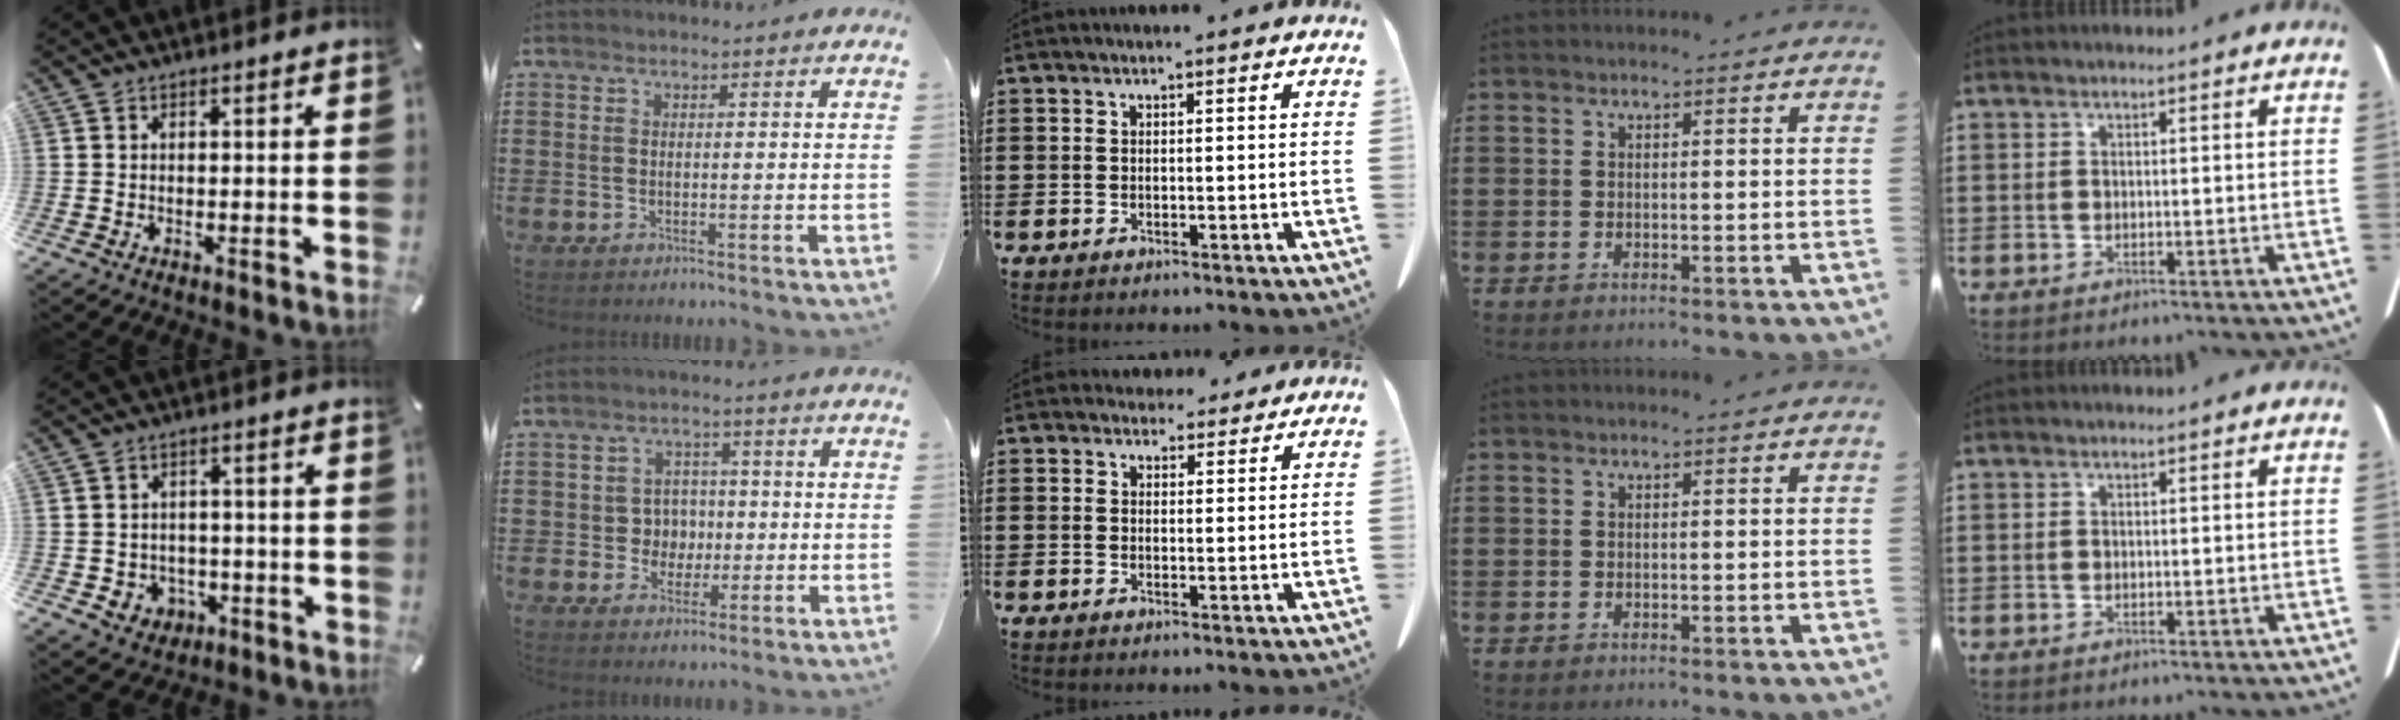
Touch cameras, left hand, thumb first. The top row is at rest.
{"thumb": {"total": 5.2, "force": [-1.1, 4.9, 1.3], "torque": [-0.012, 0.006, -0.019]}, "index": {"total": 4.5, "force": [-0.4, 4.3, 1.5], "torque": [-0.038, 0.009, -0.011]}, "middle": {"total": 3.2, "force": [2.9, 1.3, 0.5], "torque": [-0.009, -0.006, 0.054]}}